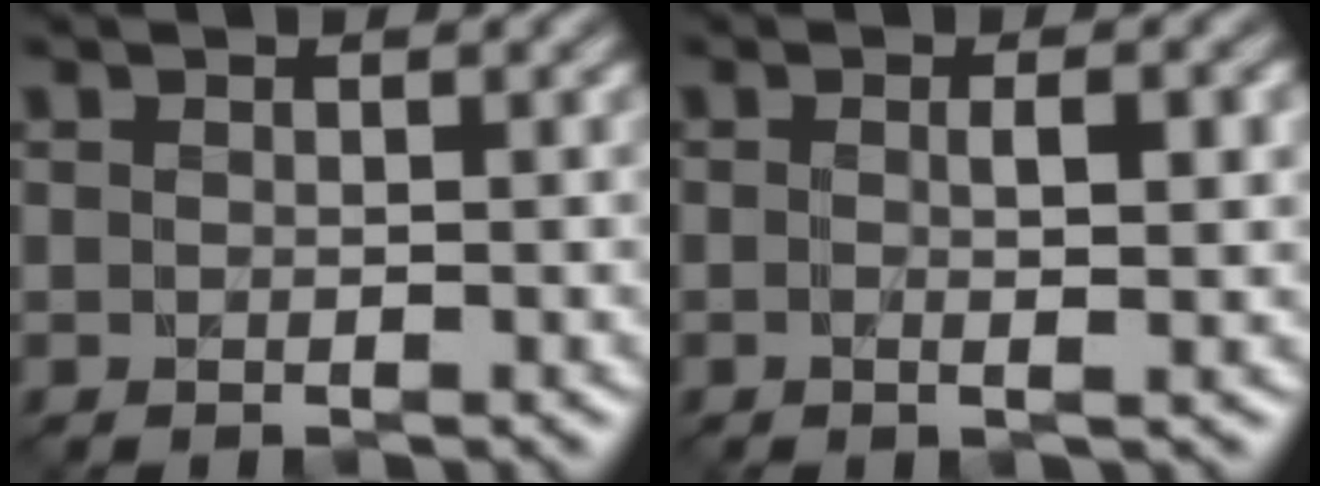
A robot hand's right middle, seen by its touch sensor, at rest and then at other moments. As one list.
[{"total": 2.6, "force": [0.1, 0.5, 2.5], "torque": [-0.041, 0.000, 0.000]}]